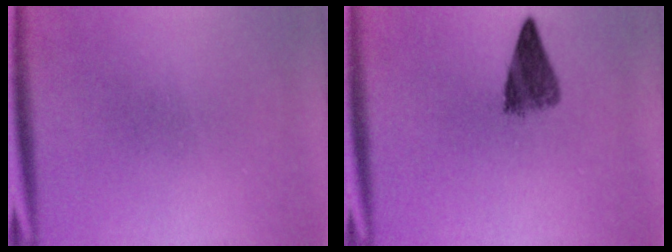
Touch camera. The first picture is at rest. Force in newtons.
{"total": 4.3}